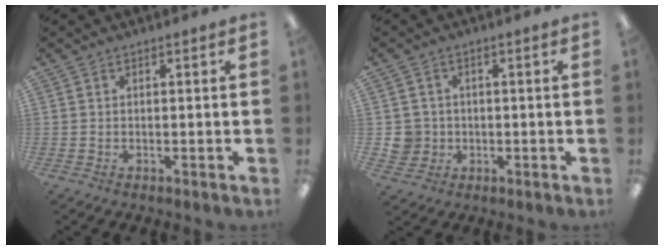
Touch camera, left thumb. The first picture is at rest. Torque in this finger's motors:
{"motor_torque": [-0.03, 0.04, 0.01, -0.01, 0.00]}